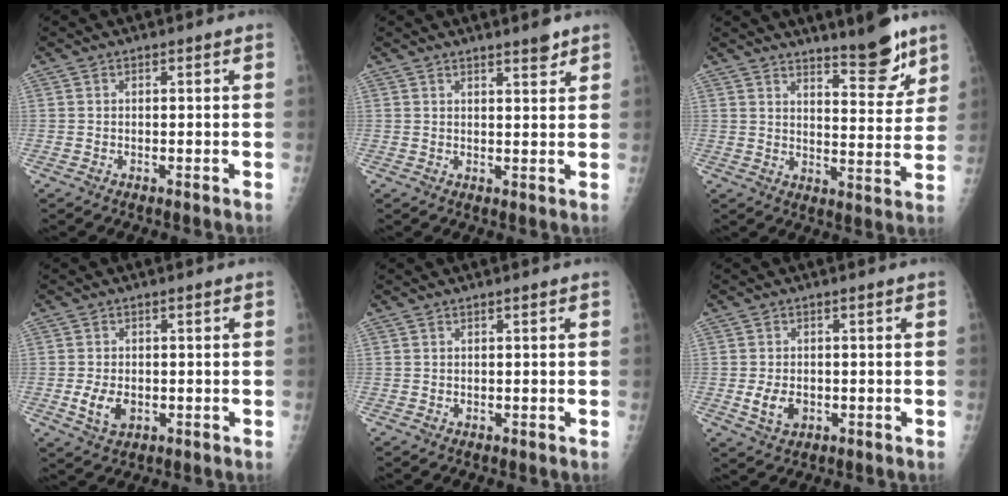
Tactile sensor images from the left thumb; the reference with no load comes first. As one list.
[{"total": 2.8, "force": [2.3, 0.5, 1.6], "torque": [-0.016, -0.018, 0.033]}, {"total": 10.3, "force": [7.9, 2.3, 6.2], "torque": [-0.064, -0.063, 0.122]}, {"total": 4.5, "force": [-0.9, 3.0, 3.3], "torque": [-0.059, -0.006, -0.009]}, {"total": 0.5, "force": [0.4, 0.2, 0.3], "torque": [-0.002, -0.002, 0.007]}, {"total": 4.2, "force": [-0.8, 3.0, 2.9], "torque": [-0.047, -0.003, -0.006]}]